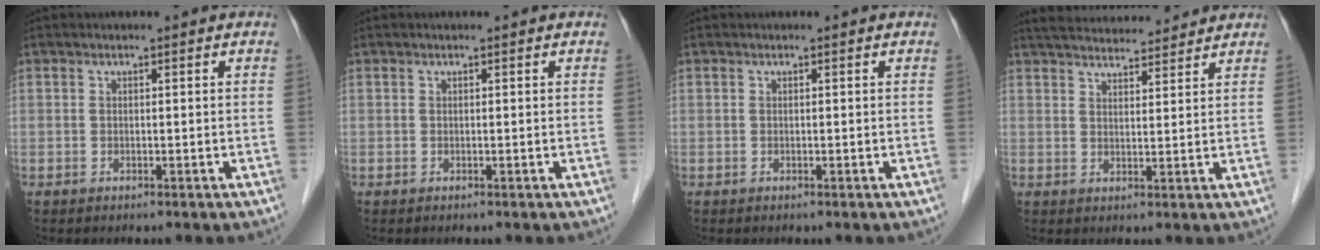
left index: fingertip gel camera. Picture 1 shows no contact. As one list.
[{"total": 0.0}, {"total": 0.0}, {"total": 12.8, "force": [12.1, 1.9, 3.7], "torque": [-0.061, 0.031, 0.177]}]